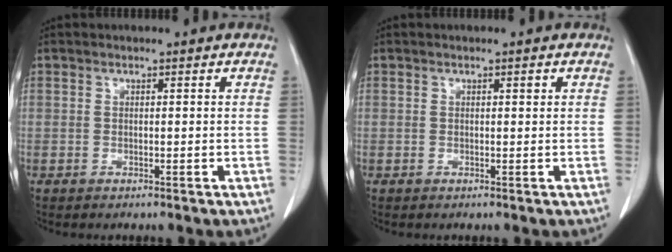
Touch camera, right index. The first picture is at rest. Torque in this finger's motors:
{"motor_torque": [0.06, -0.04, 0.00, 0.00]}